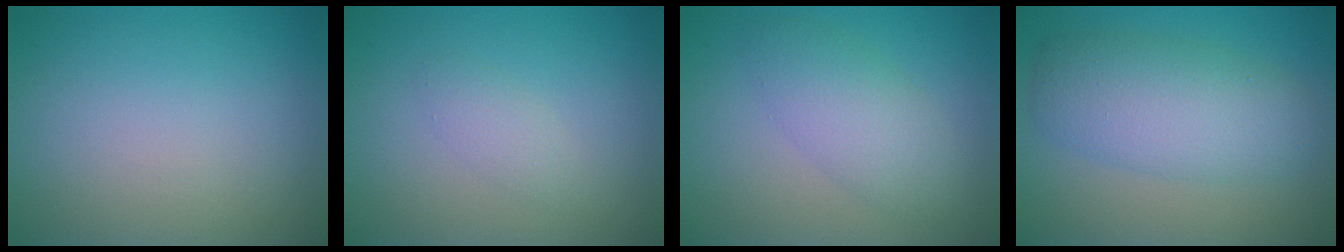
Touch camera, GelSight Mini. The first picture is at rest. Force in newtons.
{"total": 1.4, "press": 1.4, "slide": 0.1}
{"total": 3.8, "press": 3.8, "slide": 0.1}
{"total": 5.8, "press": 5.8, "slide": 0.1}